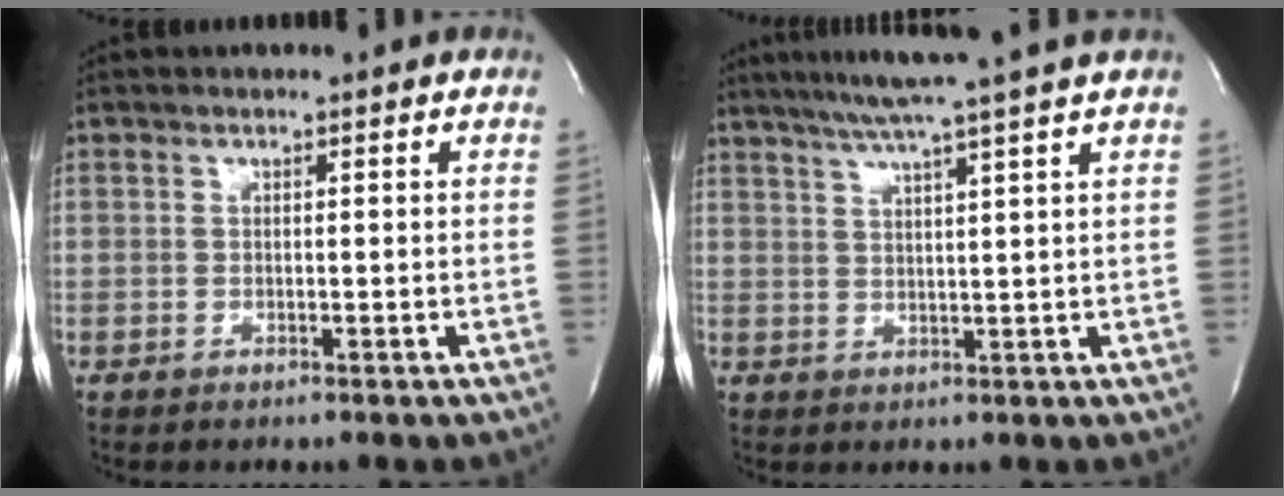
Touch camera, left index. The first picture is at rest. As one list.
[{"total": 9.7, "force": [7.8, -2.3, 5.3], "torque": [-0.084, 0.005, 0.110]}]